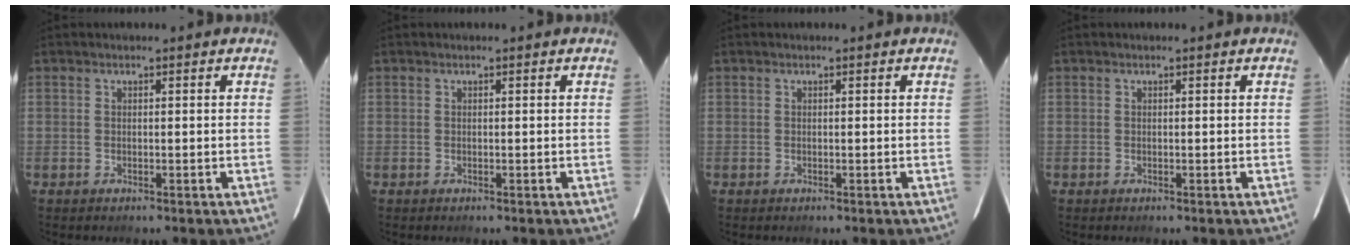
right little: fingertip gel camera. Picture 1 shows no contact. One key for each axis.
{"total": 0.0}
{"total": 0.0}
{"total": 0.0}